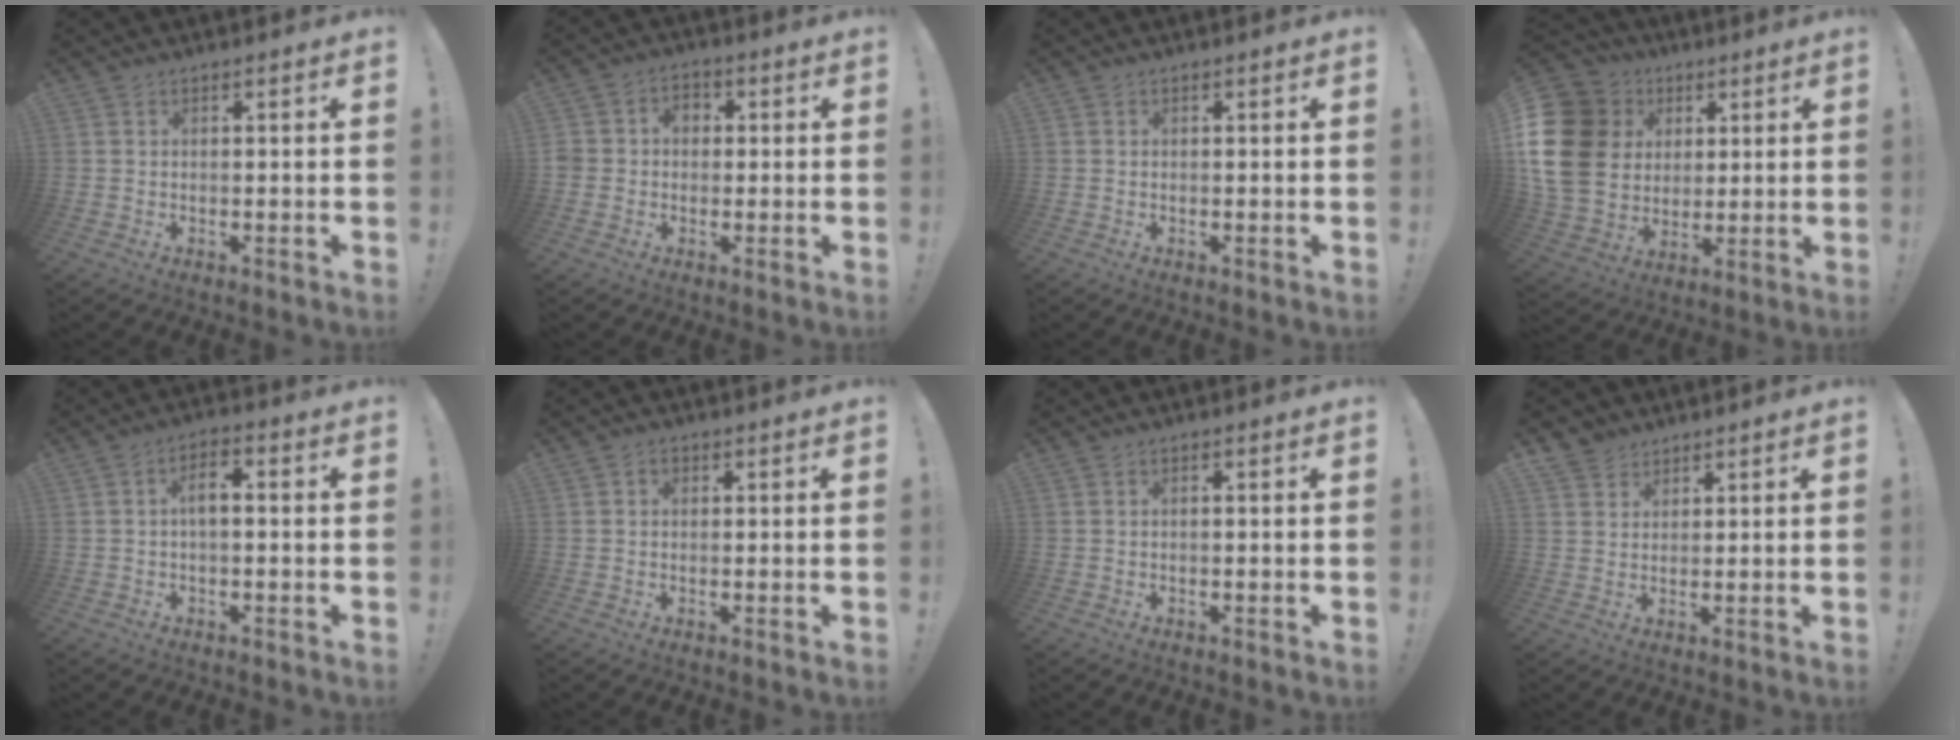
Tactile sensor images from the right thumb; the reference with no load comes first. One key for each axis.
{"total": 4.9, "fx": -0.3, "fy": 4.5, "fz": 2.1, "tx": -0.032, "ty": 0.010, "tz": -0.006}
{"total": 0.0}
{"total": 20.1, "fx": 4.3, "fy": 16.4, "fz": 10.8, "tx": -0.203, "ty": -0.014, "tz": 0.099}
{"total": 4.8, "fx": -0.2, "fy": 2.1, "fz": 4.3, "tx": -0.076, "ty": 0.011, "tz": -0.006}
{"total": 1.3, "fx": 0.0, "fy": 1.1, "fz": 0.7, "tx": -0.011, "ty": 0.004, "tz": -0.001}
{"total": 0.6, "fx": -0.4, "fy": 0.0, "fz": 0.4, "tx": -0.012, "ty": 0.001, "tz": -0.007}
{"total": 3.7, "fx": 3.1, "fy": 1.9, "fz": 0.2, "tx": -0.002, "ty": -0.019, "tz": 0.059}